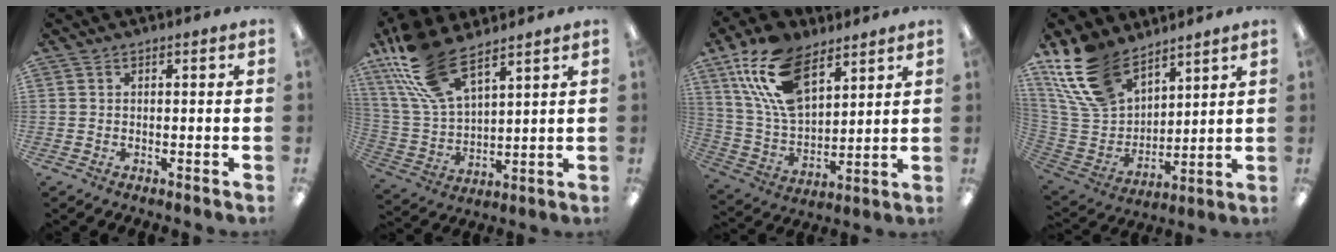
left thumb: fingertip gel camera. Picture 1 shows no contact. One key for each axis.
{"total": 17.4, "fx": 11.6, "fy": 7.3, "fz": 10.7, "tx": -0.253, "ty": -0.044, "tz": 0.209}
{"total": 19.5, "fx": 10.9, "fy": 10.6, "fz": 12.2, "tx": -0.260, "ty": -0.036, "tz": 0.200}
{"total": 17.9, "fx": 12.2, "fy": 10.1, "fz": 8.3, "tx": -0.197, "ty": -0.052, "tz": 0.236}